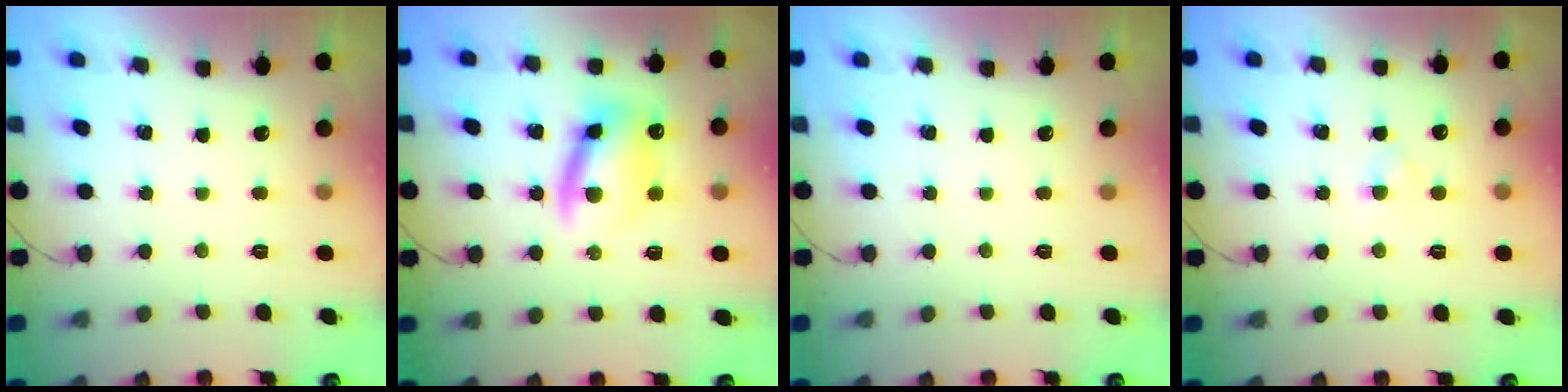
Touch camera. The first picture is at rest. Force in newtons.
{"total": 12.5, "press": 12.4, "slide": 2.0}
{"total": 0.0}
{"total": 2.7, "press": 2.4, "slide": 1.2}